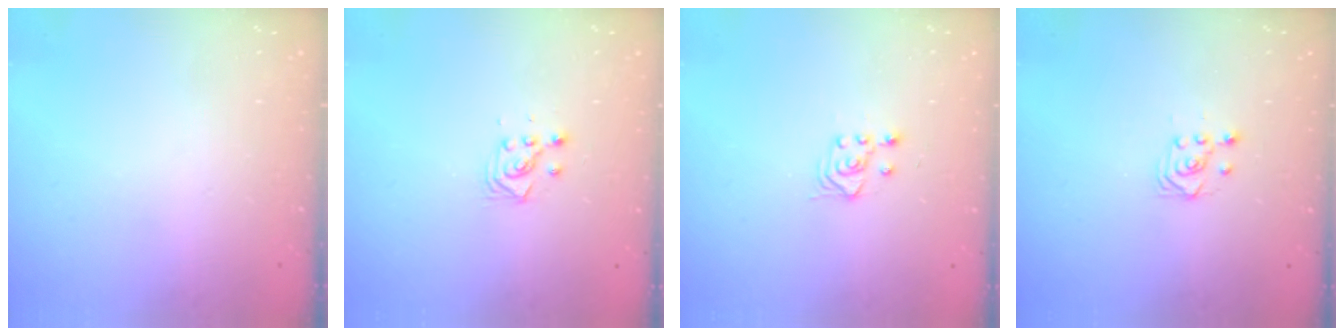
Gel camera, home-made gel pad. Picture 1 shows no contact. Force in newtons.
{"total": 3.4, "press": 3.3, "slide": 1.0}
{"total": 3.2, "press": 2.9, "slide": 1.4}
{"total": 3.2, "press": 2.9, "slide": 1.2}